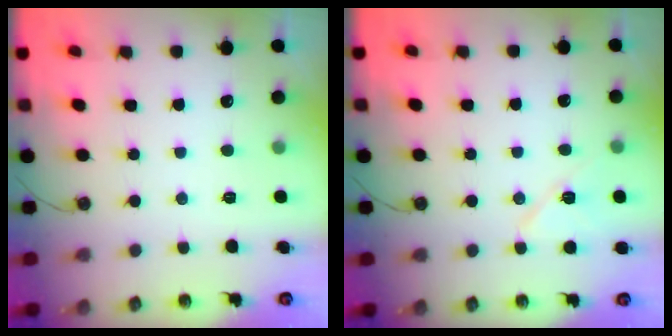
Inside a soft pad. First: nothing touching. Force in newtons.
{"total": 8.8, "press": 5.2, "slide": 7.1}